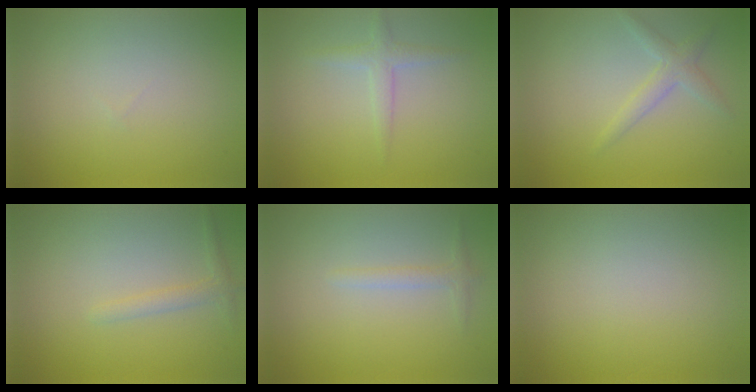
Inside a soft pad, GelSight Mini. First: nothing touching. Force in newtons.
{"total": 1.7, "press": 1.7, "slide": 0.0}
{"total": 1.9, "press": 1.9, "slide": 0.1}
{"total": 1.3, "press": 1.3, "slide": 0.1}
{"total": 1.1, "press": 1.1, "slide": 0.1}
{"total": 0.0}